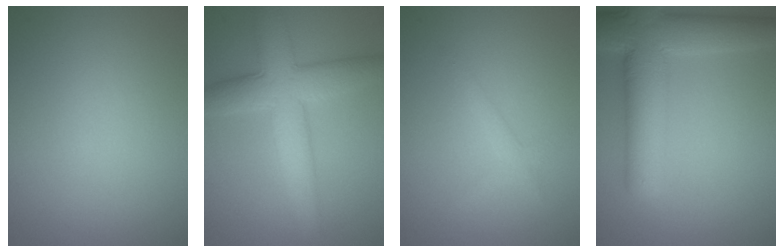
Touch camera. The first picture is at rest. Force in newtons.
{"total": 7.1, "press": 7.1, "slide": 0.2}
{"total": 1.3, "press": 1.3, "slide": 0.1}
{"total": 9.0, "press": 9.0, "slide": 0.3}